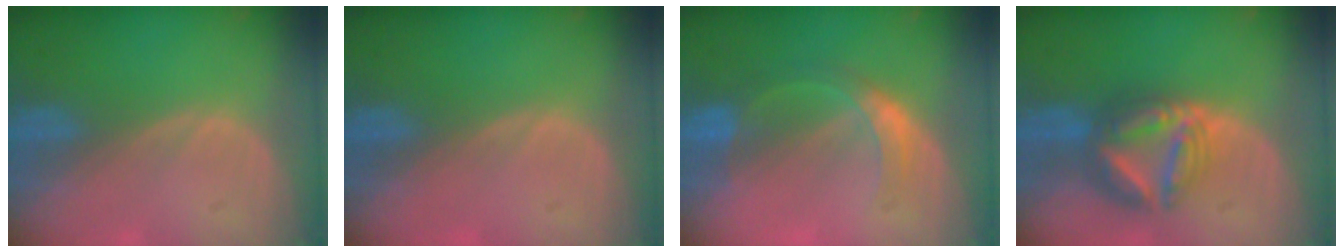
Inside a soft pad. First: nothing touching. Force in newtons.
{"total": 0.0}
{"total": 5.5, "press": 5.1, "slide": 2.1}
{"total": 7.7, "press": 7.7, "slide": 0.7}